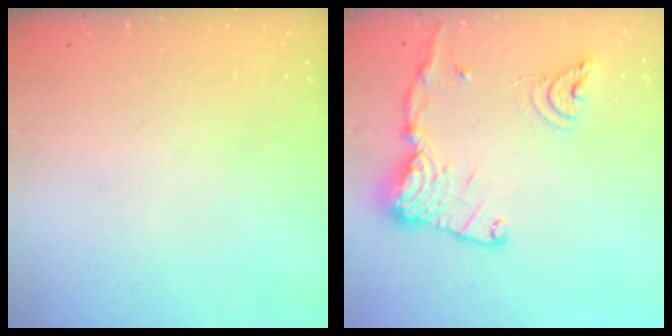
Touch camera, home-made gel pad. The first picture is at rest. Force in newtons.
{"total": 17.9, "press": 17.8, "slide": 1.6}